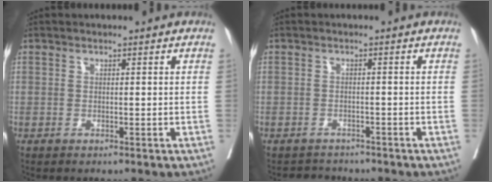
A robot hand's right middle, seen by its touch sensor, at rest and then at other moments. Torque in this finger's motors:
{"motor_torque": [0.17, -0.17, -0.02, 0.00]}